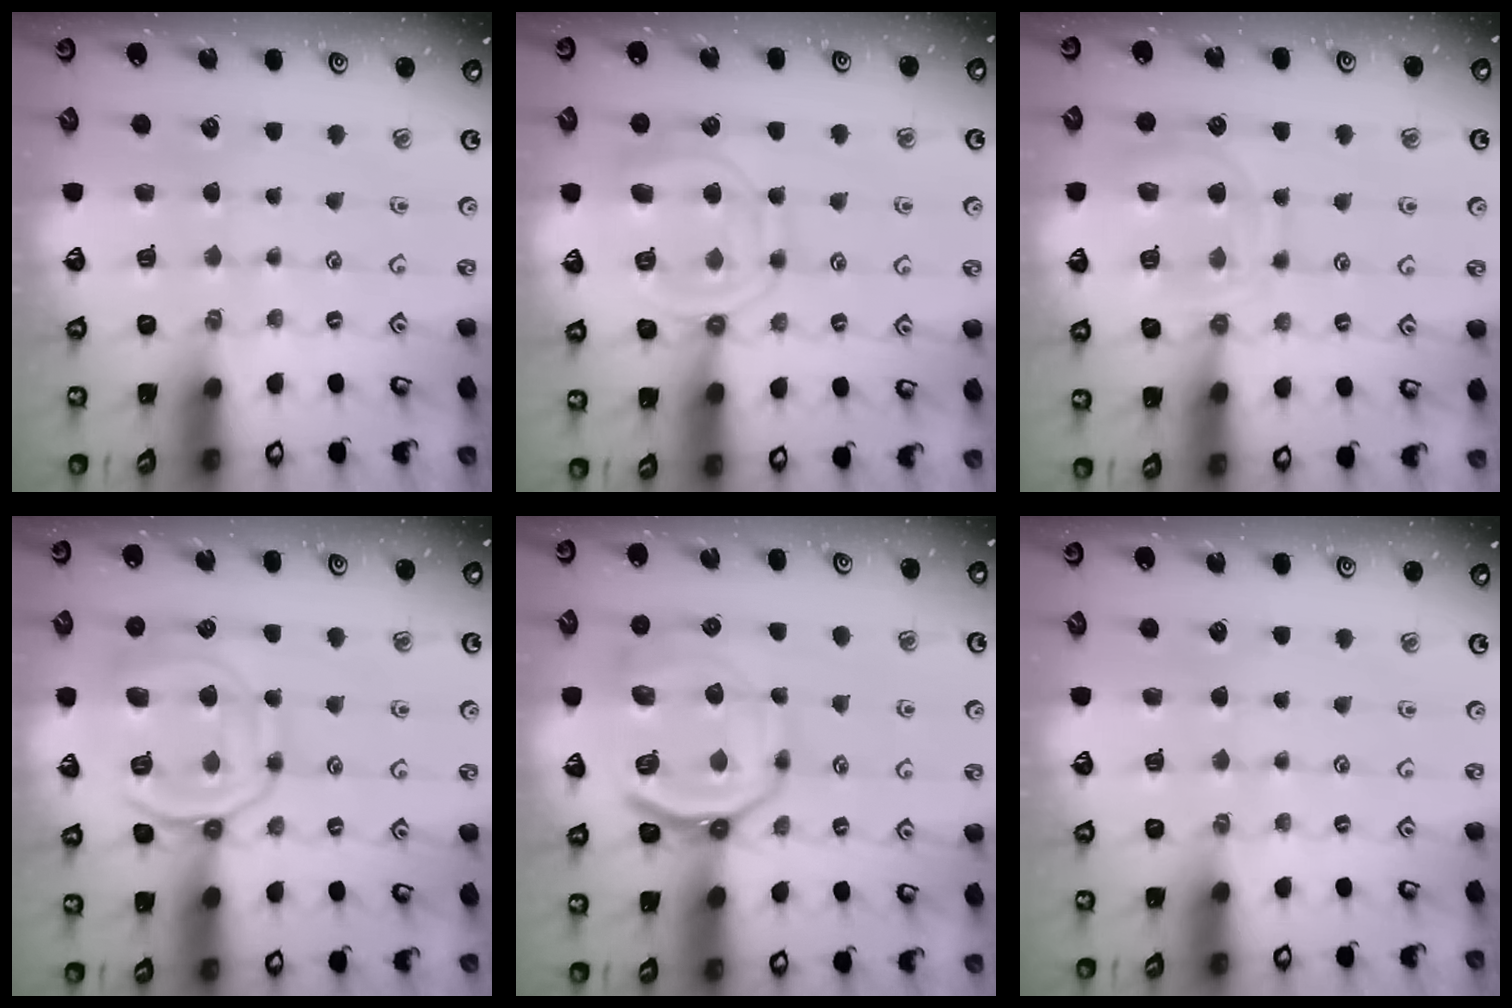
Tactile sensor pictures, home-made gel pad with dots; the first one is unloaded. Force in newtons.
{"total": 13.3, "press": 13.2, "slide": 1.2}
{"total": 12.7, "press": 12.7, "slide": 1.0}
{"total": 14.8, "press": 14.8, "slide": 1.4}
{"total": 15.1, "press": 14.9, "slide": 2.1}
{"total": 0.0}